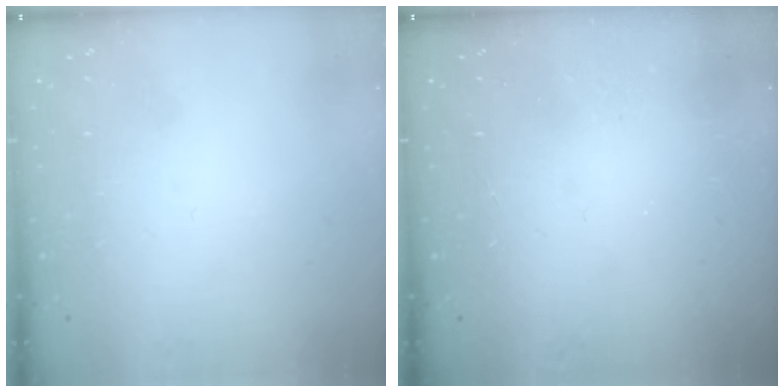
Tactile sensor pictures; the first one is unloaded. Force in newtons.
{"total": 4.7, "press": 4.7, "slide": 0.5}